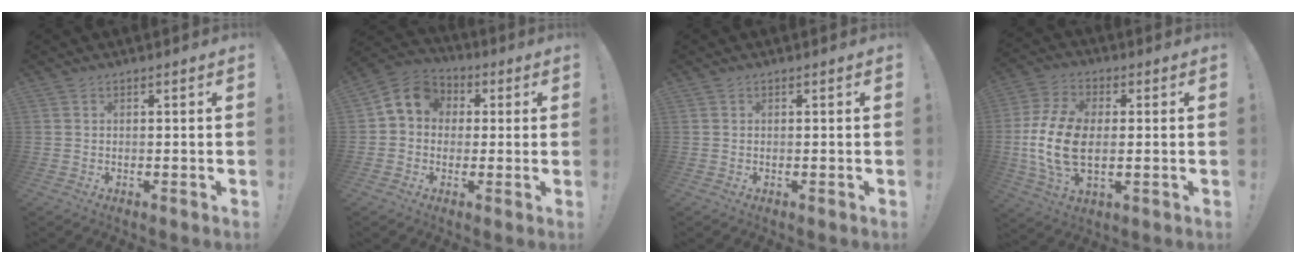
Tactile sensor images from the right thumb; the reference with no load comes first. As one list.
[{"total": 9.1, "force": [1.6, 7.9, 4.4], "torque": [-0.058, 0.010, 0.034]}, {"total": 0.0}, {"total": 15.4, "force": [-0.8, 9.2, 12.3], "torque": [-0.246, 0.000, -0.015]}]